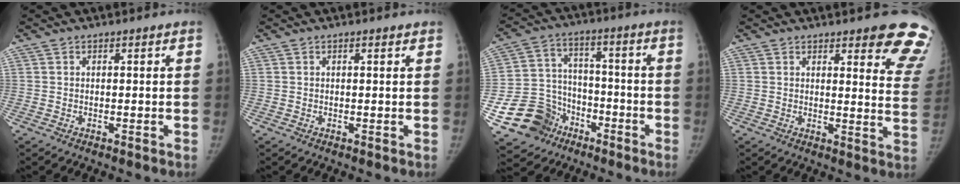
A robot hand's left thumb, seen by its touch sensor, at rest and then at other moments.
{"total": 0.7, "force": [0.4, 0.2, 0.5], "torque": [-0.008, 0.000, 0.006]}
{"total": 13.2, "force": [-6.7, 11.0, 2.9], "torque": [-0.019, 0.070, -0.107]}
{"total": 12.5, "force": [9.6, 3.2, 7.3], "torque": [-0.040, -0.062, 0.089]}